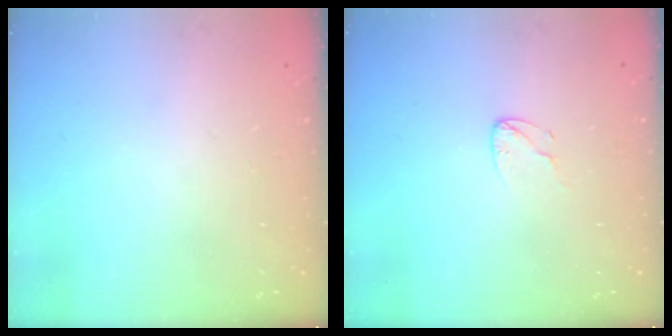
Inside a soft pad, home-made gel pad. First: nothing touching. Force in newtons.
{"total": 3.7, "press": 3.7, "slide": 0.3}